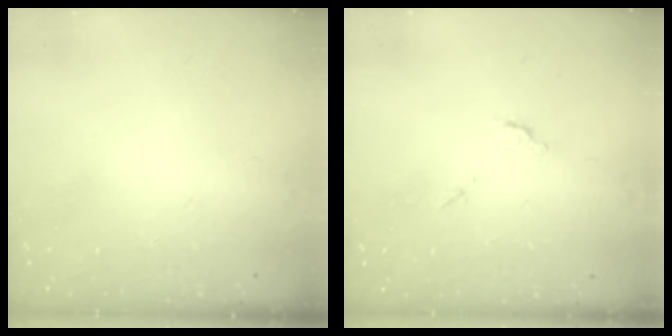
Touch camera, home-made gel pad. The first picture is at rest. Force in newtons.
{"total": 4.8, "press": 4.8, "slide": 0.2}